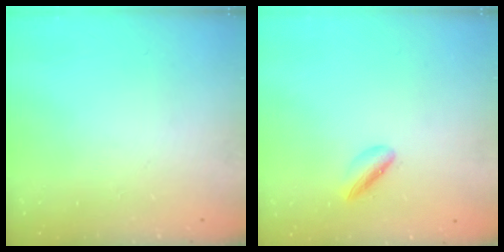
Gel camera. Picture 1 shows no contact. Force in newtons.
{"total": 3.8, "press": 3.6, "slide": 1.1}